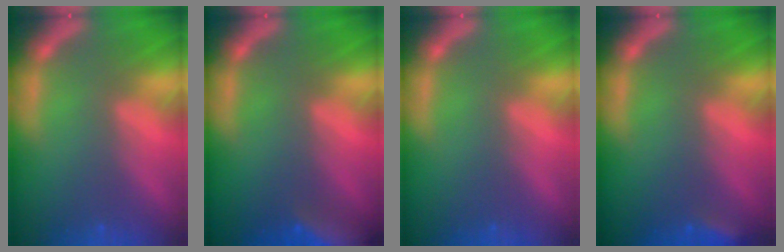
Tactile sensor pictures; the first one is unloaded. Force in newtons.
{"total": 8.0}
{"total": 0.0}
{"total": 2.4}